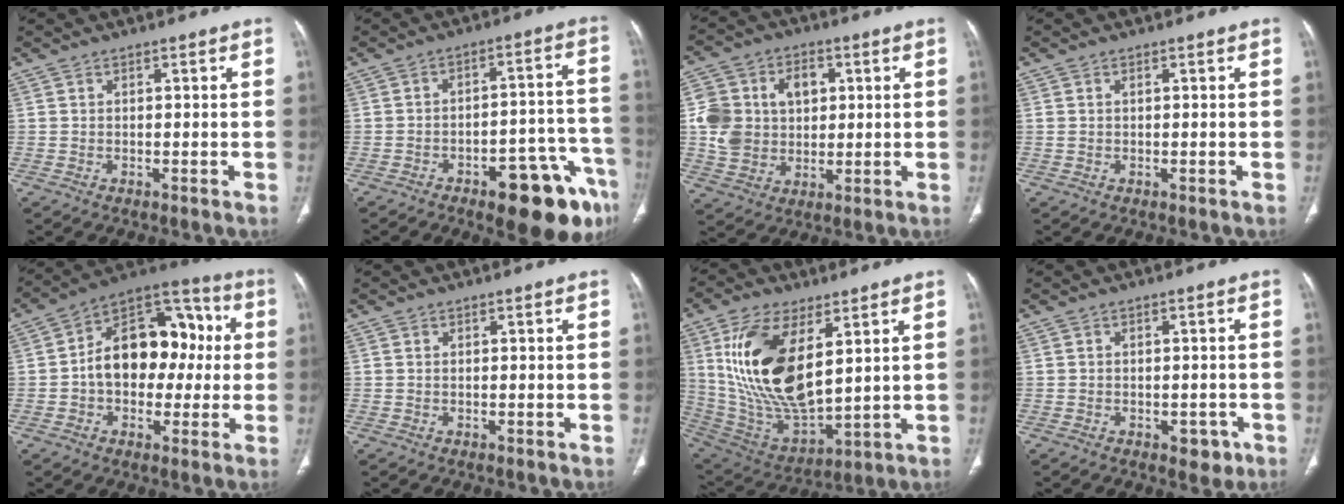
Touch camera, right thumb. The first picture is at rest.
{"total": 17.2, "force": [-10.1, 5.9, 12.5], "torque": [-0.096, 0.075, -0.131]}
{"total": 13.8, "force": [2.2, 11.1, 8.0], "torque": [-0.119, 0.010, 0.047]}
{"total": 0.8, "force": [0.2, 0.4, 0.6], "torque": [-0.019, 0.009, 0.010]}
{"total": 18.5, "force": [0.6, 12.4, 13.7], "torque": [-0.161, 0.049, 0.002]}
{"total": 0.0}
{"total": 21.3, "force": [6.6, 10.1, 17.6], "torque": [-0.332, -0.032, 0.139]}
{"total": 3.3, "force": [-1.5, 2.2, 2.0], "torque": [-0.006, 0.004, -0.015]}